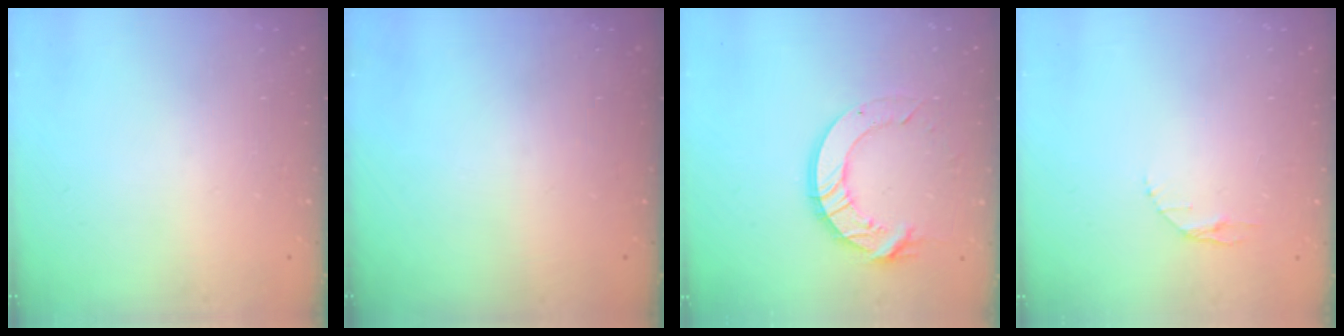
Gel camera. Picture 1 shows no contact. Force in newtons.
{"total": 0.0}
{"total": 11.6, "press": 11.6, "slide": 1.2}
{"total": 2.9, "press": 2.9, "slide": 0.4}